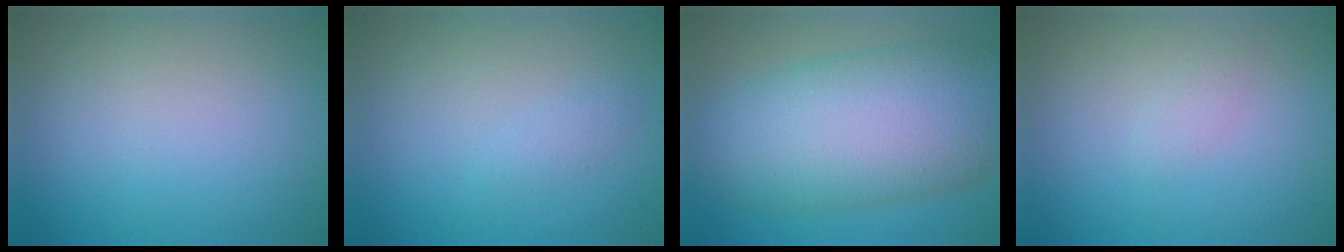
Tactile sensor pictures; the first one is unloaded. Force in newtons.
{"total": 0.8, "press": 0.8, "slide": 0.0}
{"total": 12.0, "press": 12.0, "slide": 0.4}
{"total": 0.7, "press": 0.7, "slide": 0.1}